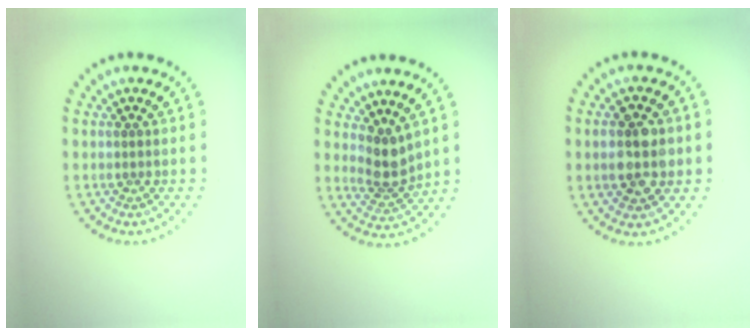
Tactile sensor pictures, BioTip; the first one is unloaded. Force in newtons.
{"total": 2.8, "press": 2.2, "slide": 1.8}
{"total": 4.5, "press": 4.5, "slide": 0.2}